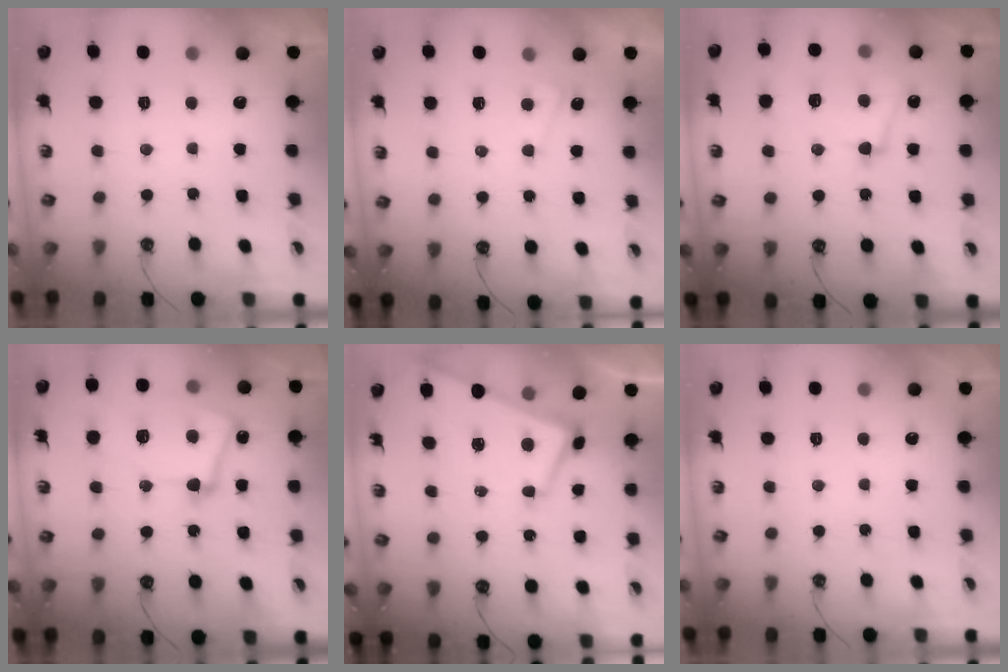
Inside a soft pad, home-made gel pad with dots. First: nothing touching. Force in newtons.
{"total": 1.6, "press": 1.6, "slide": 0.5}
{"total": 4.7, "press": 4.6, "slide": 1.1}
{"total": 12.6, "press": 12.5, "slide": 2.0}
{"total": 1.0, "press": 0.5, "slide": 0.8}
{"total": 0.0}